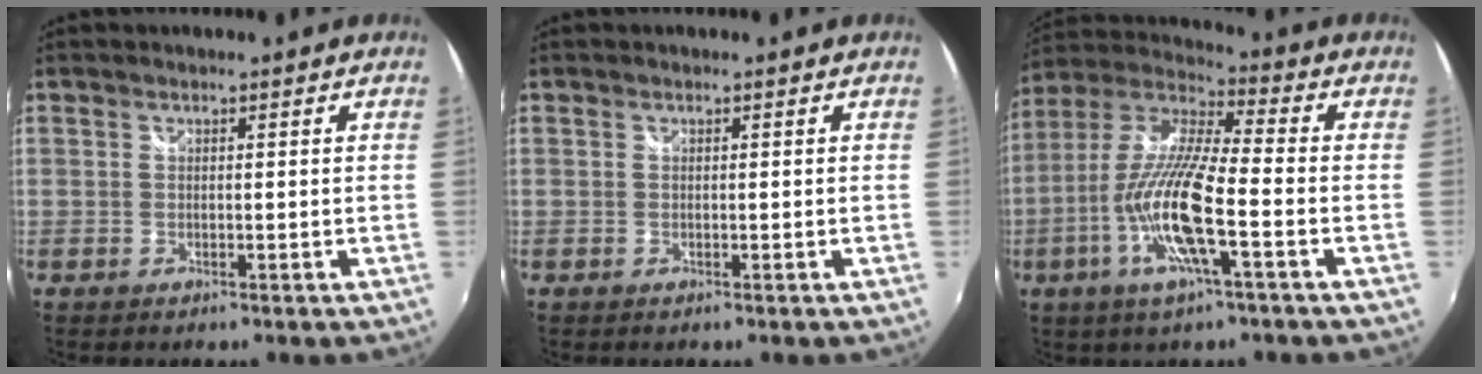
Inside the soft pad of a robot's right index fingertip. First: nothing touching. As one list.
[{"total": 0.0}, {"total": 15.9, "force": [-5.6, 2.3, 14.7], "torque": [-0.294, -0.015, -0.113]}]